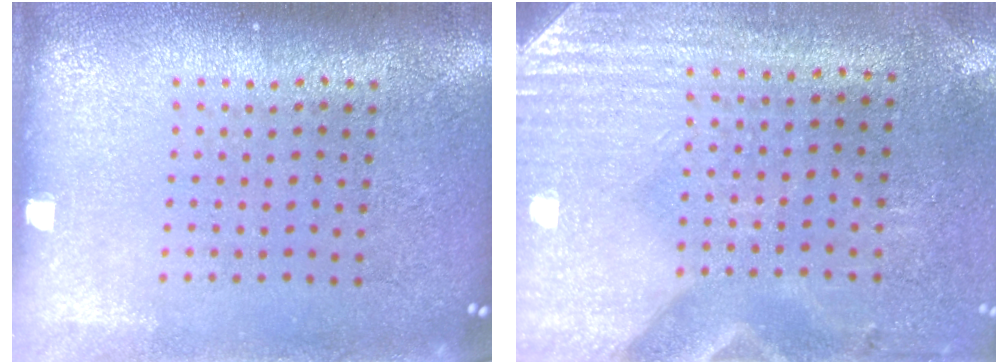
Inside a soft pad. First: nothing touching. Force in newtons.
{"total": 3.0, "press": 2.6, "slide": 1.5}